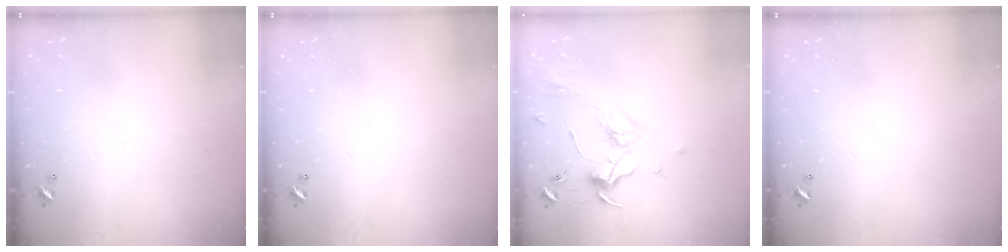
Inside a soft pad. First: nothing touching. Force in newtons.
{"total": 0.0}
{"total": 2.0, "press": 1.8, "slide": 0.7}
{"total": 0.0}